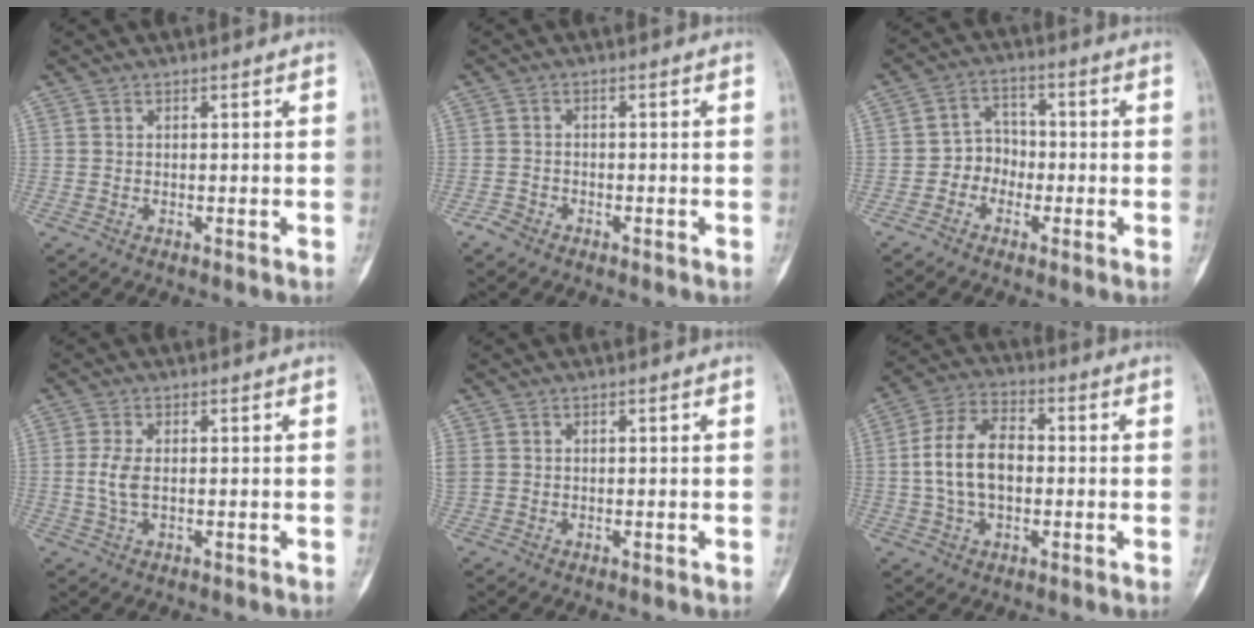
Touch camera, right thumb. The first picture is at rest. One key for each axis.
{"total": 2.1, "fx": -1.5, "fy": 1.3, "fz": 0.6, "tx": -0.016, "ty": 0.006, "tz": -0.029}
{"total": 5.3, "fx": -2.0, "fy": 4.5, "fz": 1.9, "tx": 0.003, "ty": 0.024, "tz": -0.049}
{"total": 3.6, "fx": 0.0, "fy": 1.8, "fz": 3.1, "tx": -0.069, "ty": 0.002, "tz": -0.002}
{"total": 2.7, "fx": 0.3, "fy": 2.3, "fz": 1.3, "tx": -0.039, "ty": 0.011, "tz": 0.012}
{"total": 11.6, "fx": -0.4, "fy": 7.3, "fz": 9.0, "tx": -0.162, "ty": 0.025, "tz": -0.015}